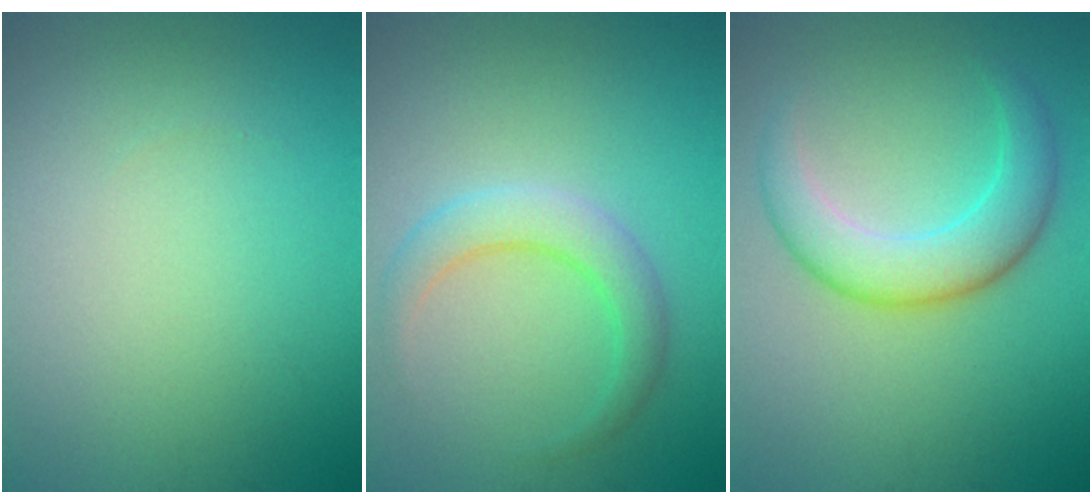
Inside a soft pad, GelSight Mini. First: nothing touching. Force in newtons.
{"total": 3.4, "press": 3.4, "slide": 0.1}
{"total": 5.1, "press": 5.1, "slide": 0.1}